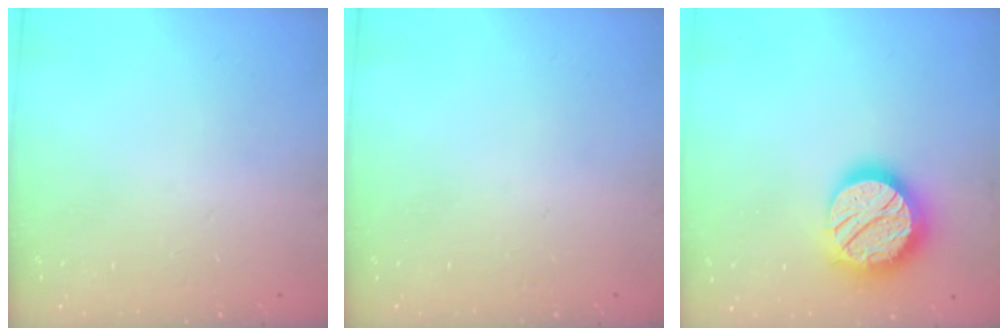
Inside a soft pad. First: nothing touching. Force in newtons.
{"total": 0.0}
{"total": 20.7, "press": 20.7, "slide": 1.2}